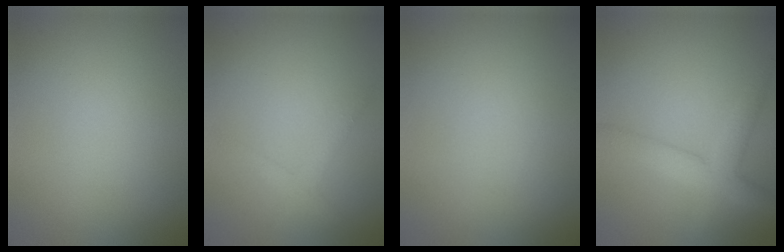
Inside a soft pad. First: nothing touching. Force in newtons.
{"total": 1.7, "press": 1.7, "slide": 0.1}
{"total": 0.0}
{"total": 4.1, "press": 4.1, "slide": 0.2}